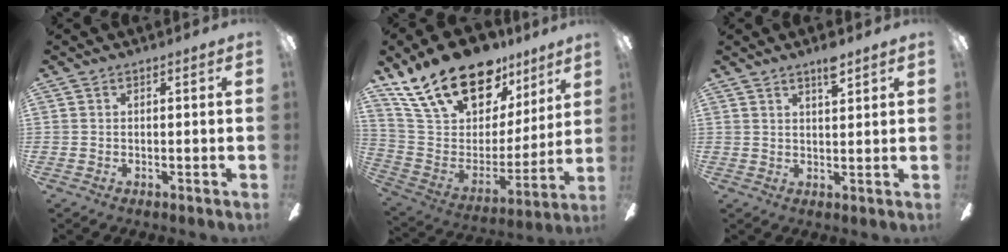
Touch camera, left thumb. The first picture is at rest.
{"total": 23.9, "force": [16.9, 12.1, 12.0], "torque": [-0.210, -0.106, 0.311]}
{"total": 4.3, "force": [3.3, 0.9, 2.5], "torque": [-0.032, -0.018, 0.052]}